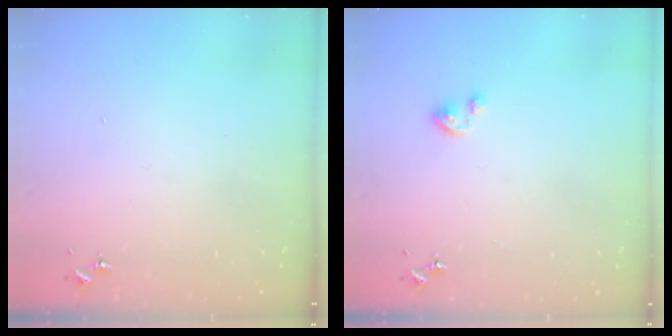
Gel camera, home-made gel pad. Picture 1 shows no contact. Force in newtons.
{"total": 2.4, "press": 2.4, "slide": 0.2}